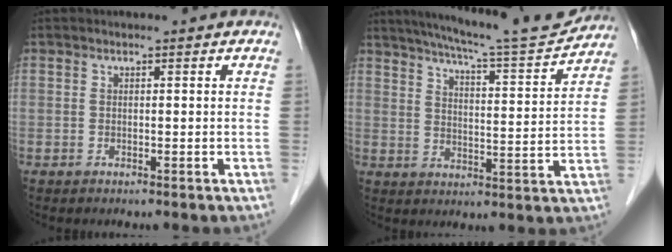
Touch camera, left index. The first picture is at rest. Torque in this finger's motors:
{"motor_torque": [0.93, -1.21, 0.33, 0.08]}